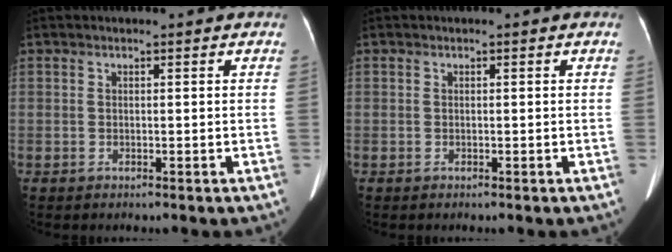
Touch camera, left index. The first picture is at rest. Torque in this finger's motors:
{"motor_torque": [-0.10, -0.14, 0.06, 0.02]}